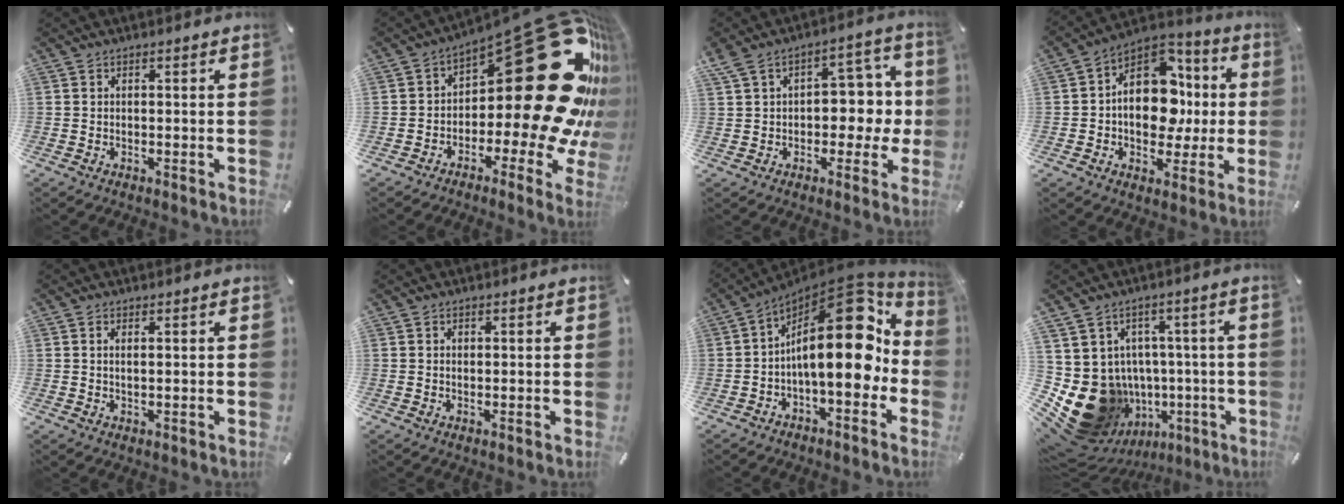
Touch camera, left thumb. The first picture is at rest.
{"total": 38.6, "force": [9.3, 18.3, 32.7], "torque": [-0.396, -0.107, 0.202]}
{"total": 10.9, "force": [1.7, 7.9, 7.3], "torque": [-0.104, -0.004, 0.035]}
{"total": 16.5, "force": [0.1, 12.4, 10.9], "torque": [-0.163, -0.006, 0.003]}
{"total": 1.4, "force": [0.4, 0.4, 1.3], "torque": [-0.027, -0.001, 0.006]}
{"total": 0.6, "force": [0.1, 0.5, 0.3], "torque": [0.000, -0.002, 0.000]}
{"total": 22.8, "force": [3.7, 10.4, 19.9], "torque": [-0.312, -0.051, 0.061]}
{"total": 17.6, "force": [-3.6, 15.1, 8.4], "torque": [-0.143, -0.007, -0.026]}